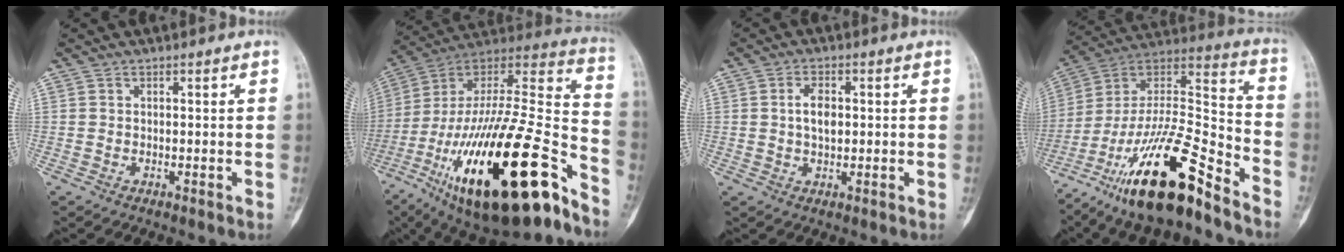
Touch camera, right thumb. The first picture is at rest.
{"total": 38.1, "force": [-19.0, 12.3, 30.7], "torque": [-0.505, 0.057, -0.306]}
{"total": 4.3, "force": [0.5, 2.4, 3.5], "torque": [-0.062, 0.001, 0.008]}
{"total": 24.9, "force": [-16.7, 6.4, 17.4], "torque": [-0.329, 0.076, -0.291]}